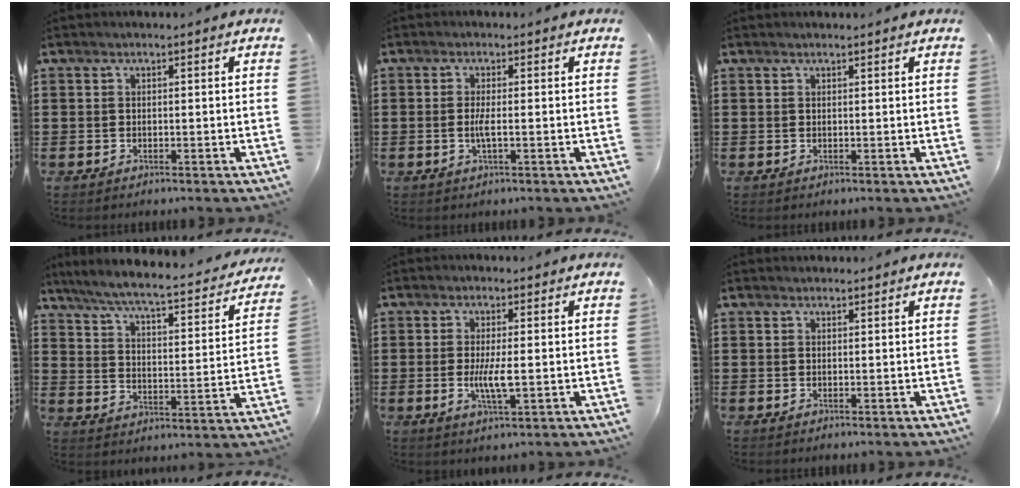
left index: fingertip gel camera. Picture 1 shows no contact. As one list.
[{"total": 2.4, "force": [-0.4, 0.2, 2.4], "torque": [-0.051, -0.003, -0.010]}, {"total": 0.5, "force": [0.5, 0.0, 0.2], "torque": [-0.005, 0.000, 0.010]}, {"total": 5.4, "force": [4.8, -0.1, 2.5], "torque": [-0.072, -0.039, 0.073]}, {"total": 4.6, "force": [-0.4, 0.8, 4.5], "torque": [-0.093, -0.007, -0.012]}, {"total": 0.5, "force": [0.5, 0.3, 0.0], "torque": [-0.003, 0.001, 0.010]}]